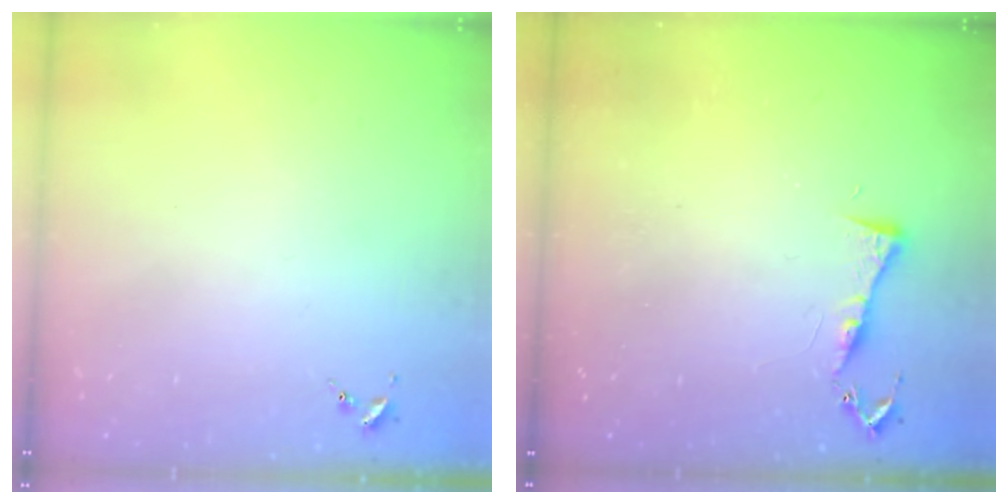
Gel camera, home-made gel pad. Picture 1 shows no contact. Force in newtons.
{"total": 5.6, "press": 5.5, "slide": 0.8}